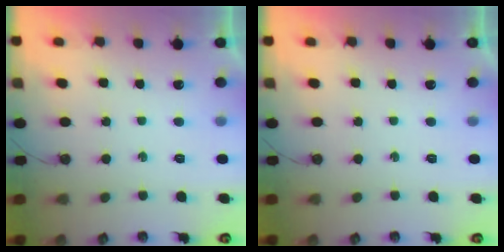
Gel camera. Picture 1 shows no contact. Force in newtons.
{"total": 0.0}